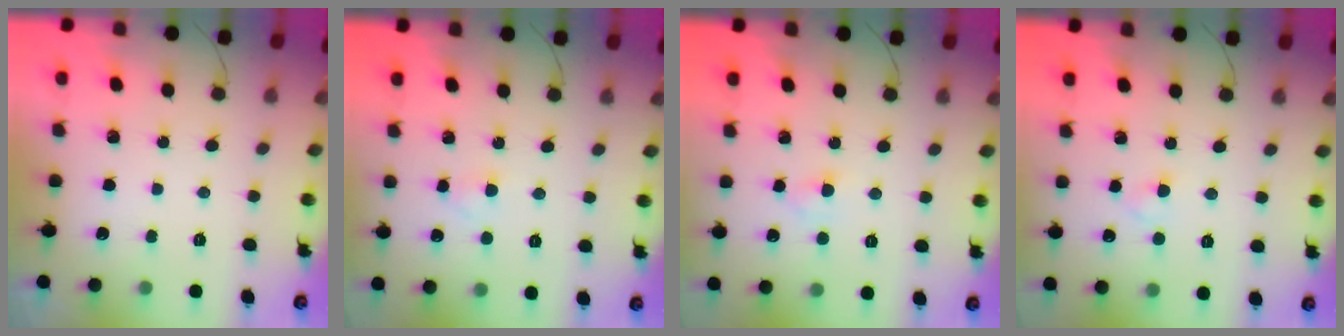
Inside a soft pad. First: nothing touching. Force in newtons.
{"total": 1.8, "press": 1.5, "slide": 0.9}
{"total": 2.9, "press": 2.7, "slide": 1.2}
{"total": 1.9, "press": 1.6, "slide": 1.0}